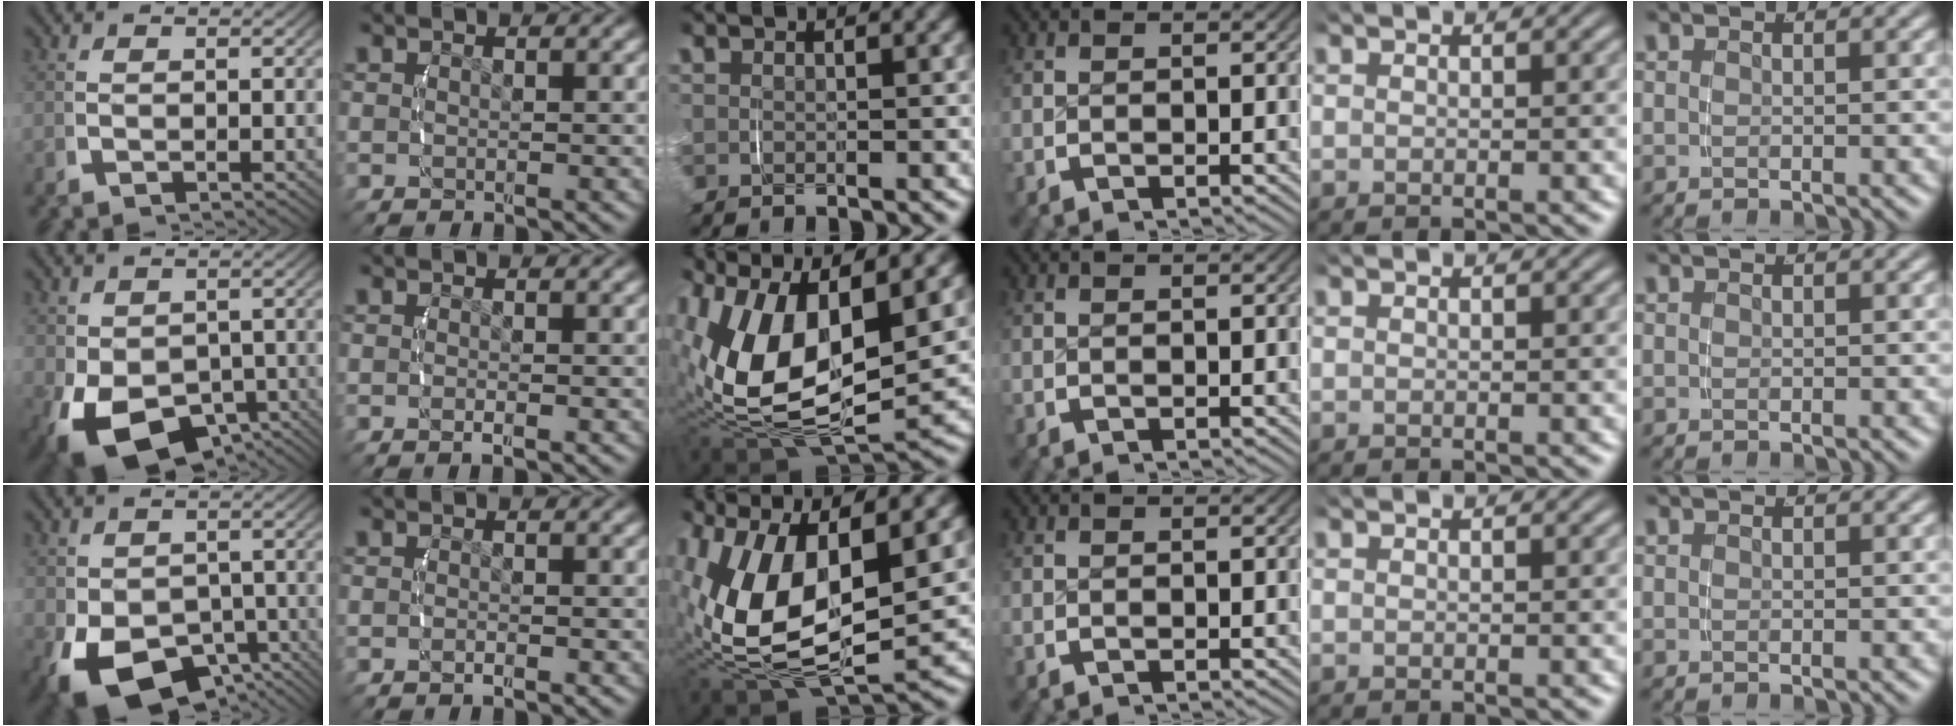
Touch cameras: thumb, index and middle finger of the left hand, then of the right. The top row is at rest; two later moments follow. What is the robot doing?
{"motion": "grasp_and_lifting", "object": "velcro strap"}